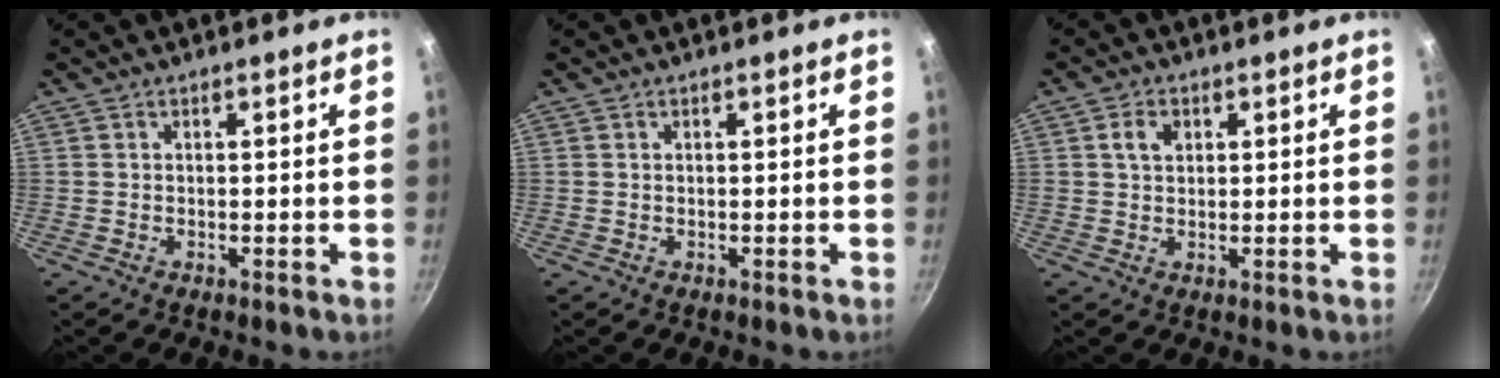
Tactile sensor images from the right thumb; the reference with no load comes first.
{"total": 0.0}
{"total": 3.4, "force": [1.1, 2.5, 2.1], "torque": [-0.026, 0.001, 0.018]}